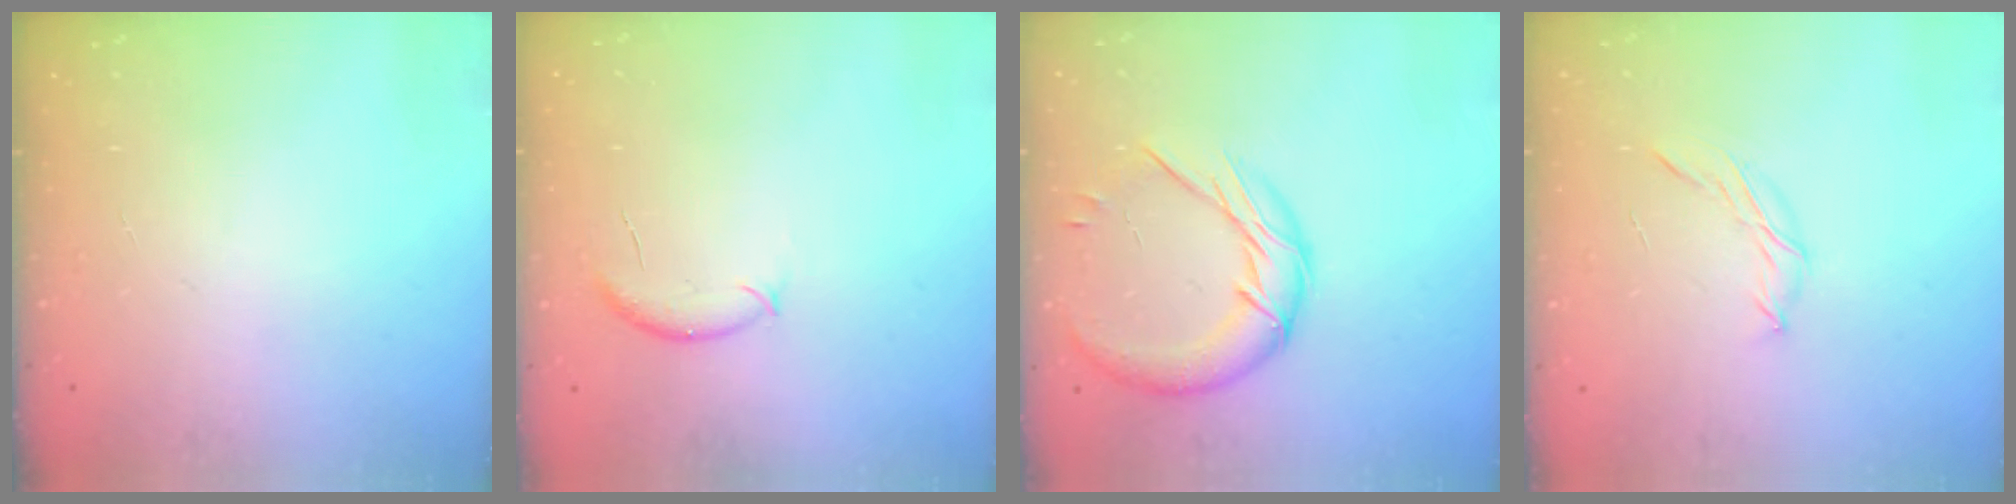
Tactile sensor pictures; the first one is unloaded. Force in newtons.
{"total": 6.4, "press": 6.3, "slide": 1.0}
{"total": 14.4, "press": 14.4, "slide": 1.1}
{"total": 6.1, "press": 5.9, "slide": 1.5}